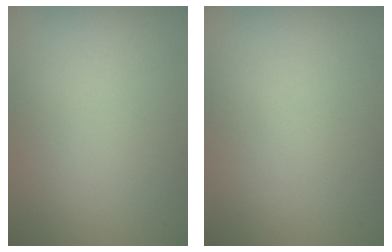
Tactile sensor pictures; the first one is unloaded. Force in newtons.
{"total": 0.0}